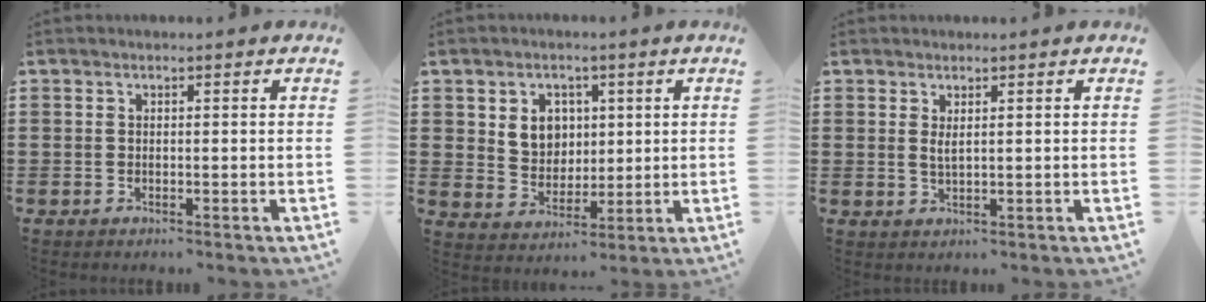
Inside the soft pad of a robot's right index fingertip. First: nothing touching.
{"total": 5.6, "force": [1.6, 4.8, 2.2], "torque": [-0.049, 0.008, 0.026]}
{"total": 1.5, "force": [0.7, 0.2, 1.3], "torque": [-0.027, -0.001, 0.013]}